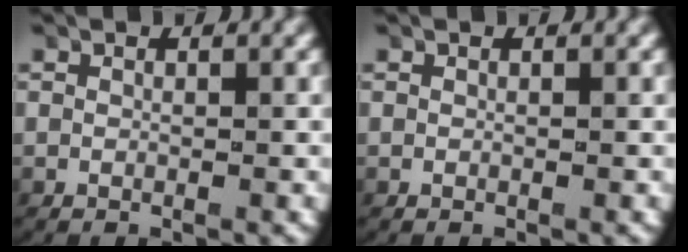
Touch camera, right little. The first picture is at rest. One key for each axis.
{"total": 0.0}